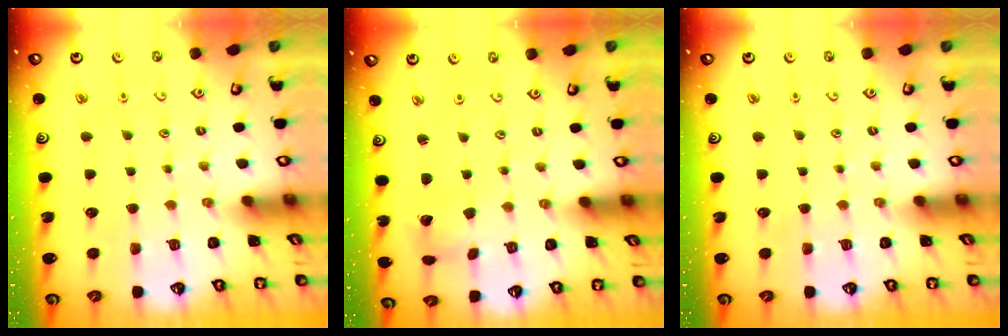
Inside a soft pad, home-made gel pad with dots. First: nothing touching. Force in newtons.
{"total": 2.9, "press": 2.9, "slide": 0.2}
{"total": 0.0}